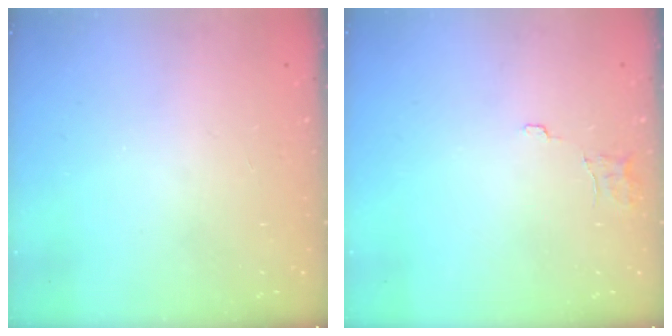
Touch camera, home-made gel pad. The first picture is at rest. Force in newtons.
{"total": 4.8, "press": 4.8, "slide": 0.3}